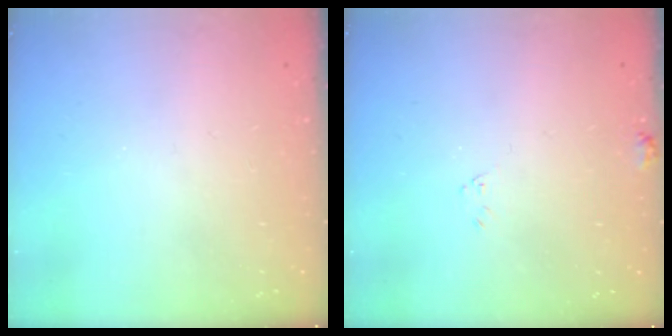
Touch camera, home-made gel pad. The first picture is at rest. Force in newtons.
{"total": 5.5, "press": 5.5, "slide": 0.3}